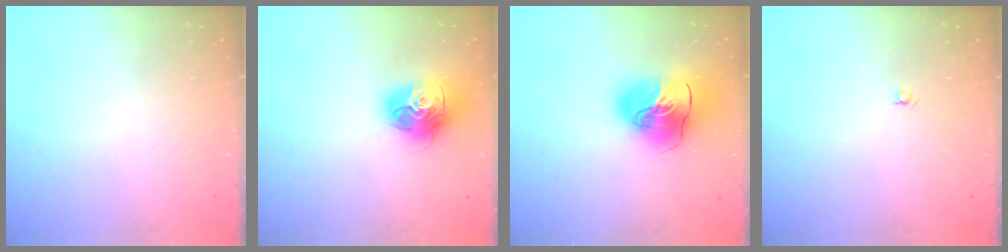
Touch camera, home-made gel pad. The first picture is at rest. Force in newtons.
{"total": 15.4, "press": 15.3, "slide": 1.5}
{"total": 18.1, "press": 17.9, "slide": 2.6}
{"total": 3.4, "press": 3.4, "slide": 0.3}